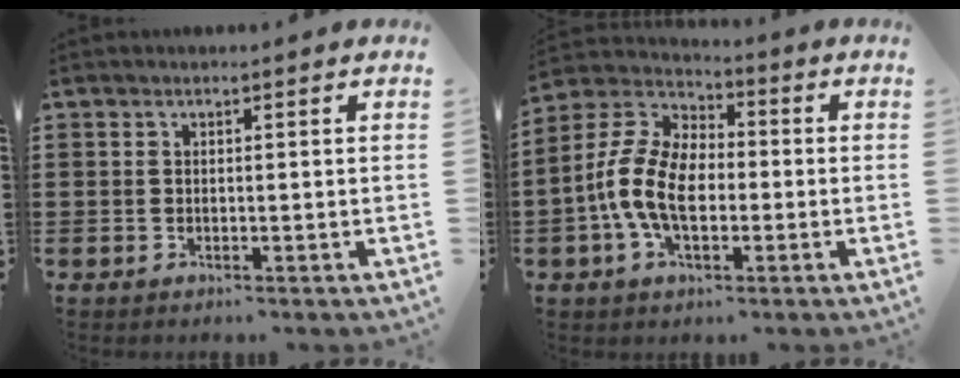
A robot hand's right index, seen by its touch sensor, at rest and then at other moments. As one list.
[{"total": 10.5, "force": [-2.3, 6.2, 8.1], "torque": [-0.202, 0.002, -0.049]}]